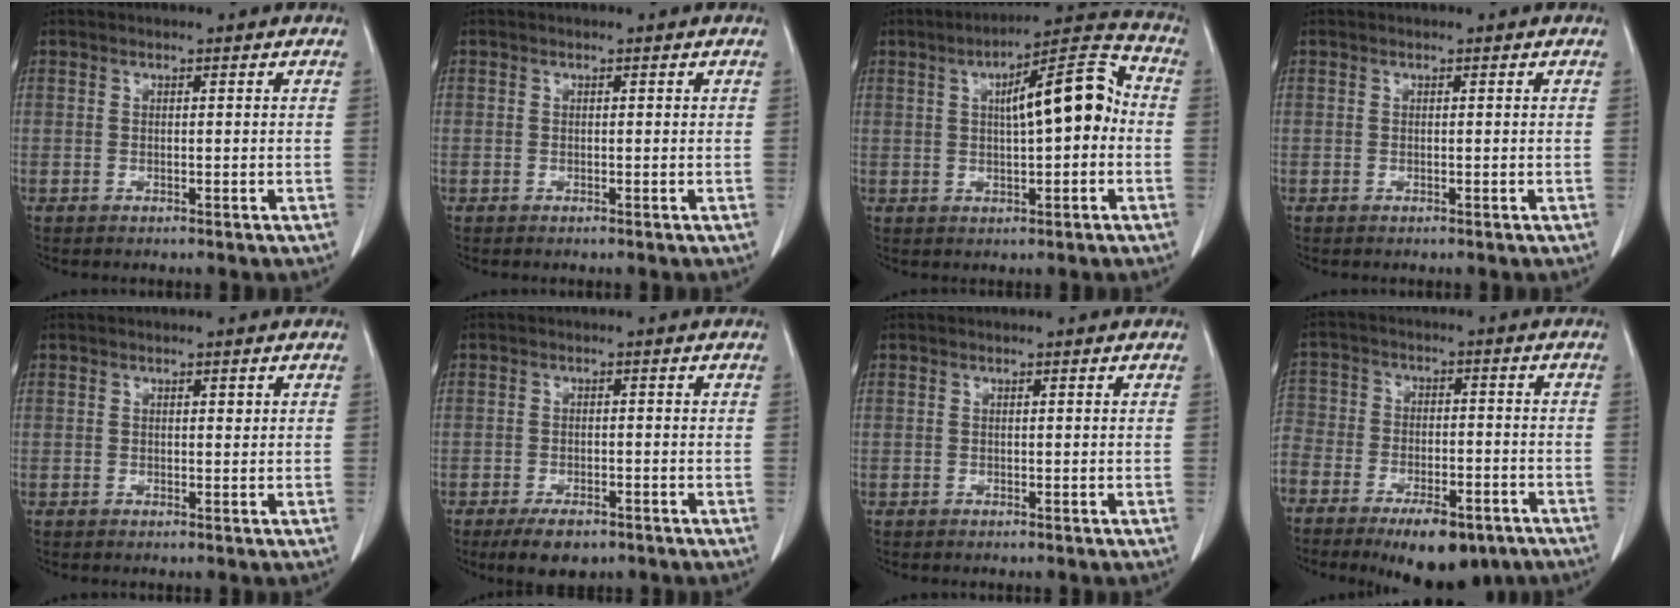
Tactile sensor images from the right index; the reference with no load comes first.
{"total": 0.0}
{"total": 11.2, "force": [0.9, 2.8, 10.8], "torque": [-0.160, 0.035, 0.012]}
{"total": 0.0}
{"total": 0.7, "force": [0.2, 0.4, 0.5], "torque": [-0.006, 0.001, 0.001]}
{"total": 4.9, "force": [-3.4, 2.2, 2.8], "torque": [-0.047, -0.004, -0.050]}
{"total": 0.0}
{"total": 17.7, "force": [-12.1, 9.0, 9.4], "torque": [-0.214, 0.000, -0.199]}